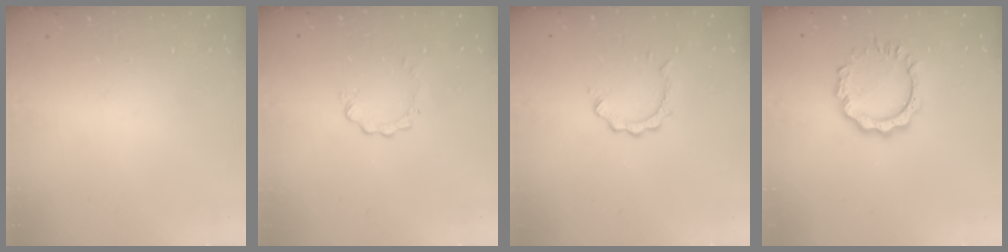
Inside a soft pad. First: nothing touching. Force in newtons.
{"total": 0.0}
{"total": 3.8, "press": 3.7, "slide": 0.4}
{"total": 8.6, "press": 8.6, "slide": 0.6}